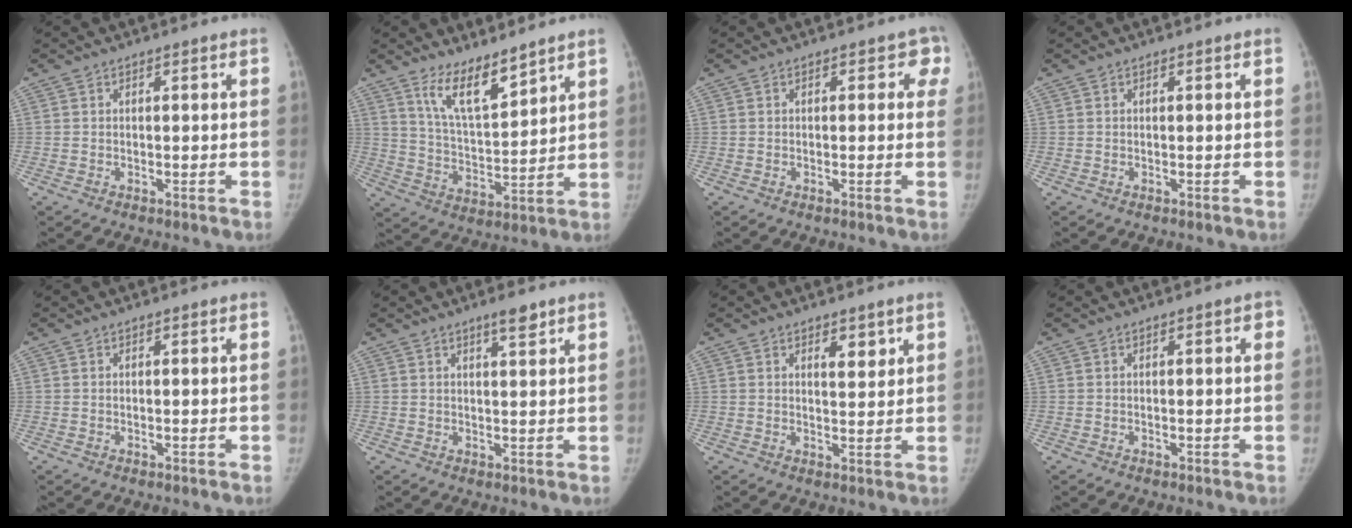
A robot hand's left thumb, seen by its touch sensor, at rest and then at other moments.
{"total": 9.7, "force": [7.4, 2.7, 5.7], "torque": [-0.085, -0.066, 0.147]}
{"total": 2.7, "force": [0.8, 2.0, 1.6], "torque": [0.023, 0.005, -0.005]}
{"total": 0.0}
{"total": 0.0}
{"total": 2.6, "force": [2.0, 0.7, 1.5], "torque": [-0.014, -0.015, 0.031]}
{"total": 3.4, "force": [2.0, 1.7, 2.2], "torque": [-0.014, -0.014, 0.032]}
{"total": 1.2, "force": [0.2, 0.6, 1.0], "torque": [-0.004, 0.004, -0.001]}